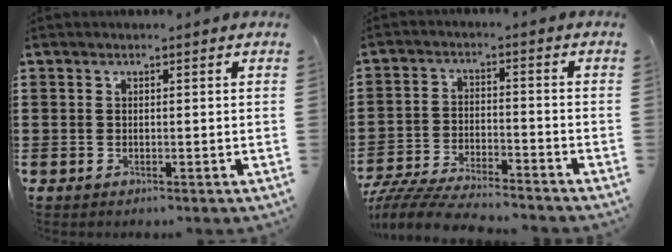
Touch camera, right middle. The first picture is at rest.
{"total": 6.2, "force": [-6.0, 0.5, 1.5], "torque": [-0.040, -0.001, -0.121]}